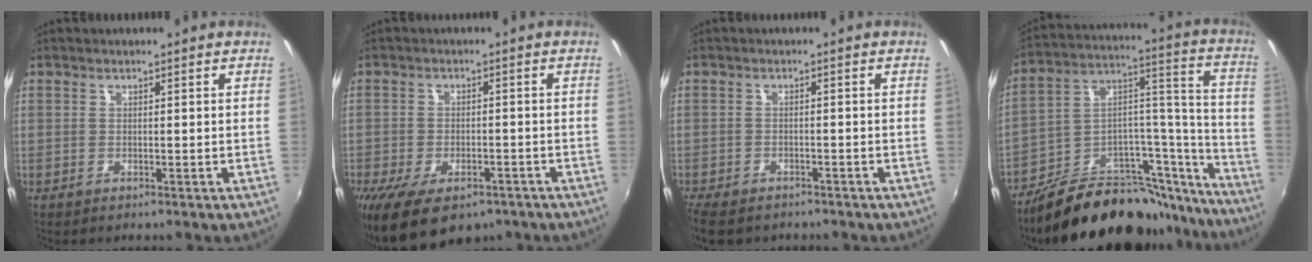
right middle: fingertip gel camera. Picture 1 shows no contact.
{"total": 11.5, "force": [-7.4, 5.4, 6.9], "torque": [-0.145, -0.035, -0.113]}
{"total": 7.6, "force": [-6.0, 3.1, 3.4], "torque": [-0.091, -0.029, -0.101]}
{"total": 28.0, "force": [-22.0, 11.4, 13.1], "torque": [-0.169, 0.071, -0.319]}